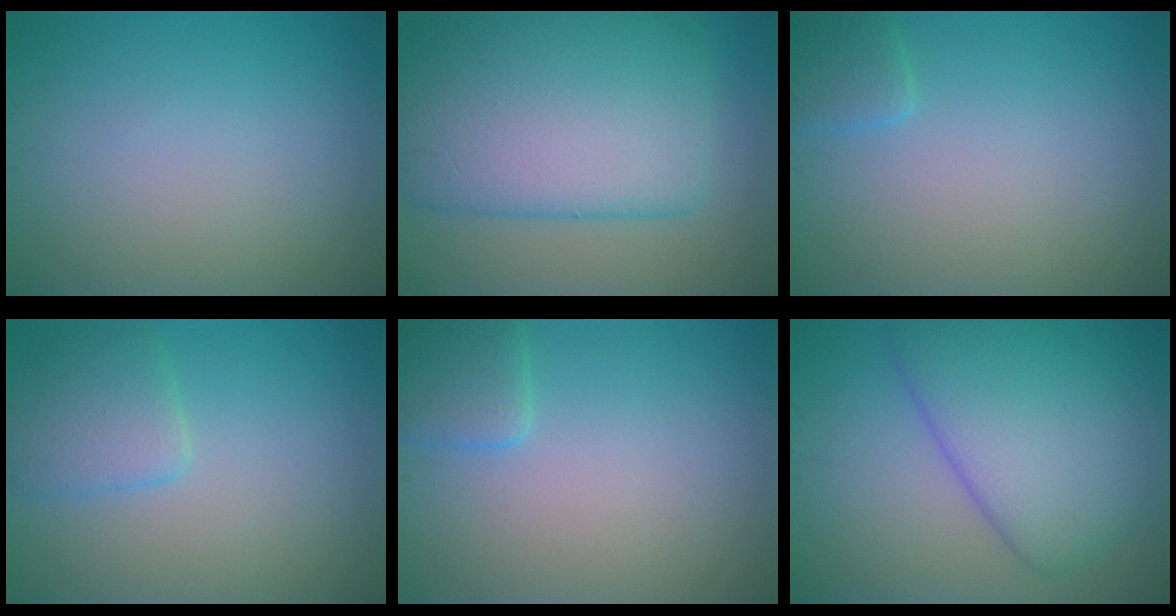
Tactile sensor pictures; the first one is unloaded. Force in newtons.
{"total": 12.3, "press": 12.3, "slide": 0.3}
{"total": 1.6, "press": 1.6, "slide": 0.1}
{"total": 3.0, "press": 3.0, "slide": 0.2}
{"total": 2.4, "press": 2.4, "slide": 0.3}
{"total": 8.6, "press": 8.6, "slide": 0.4}